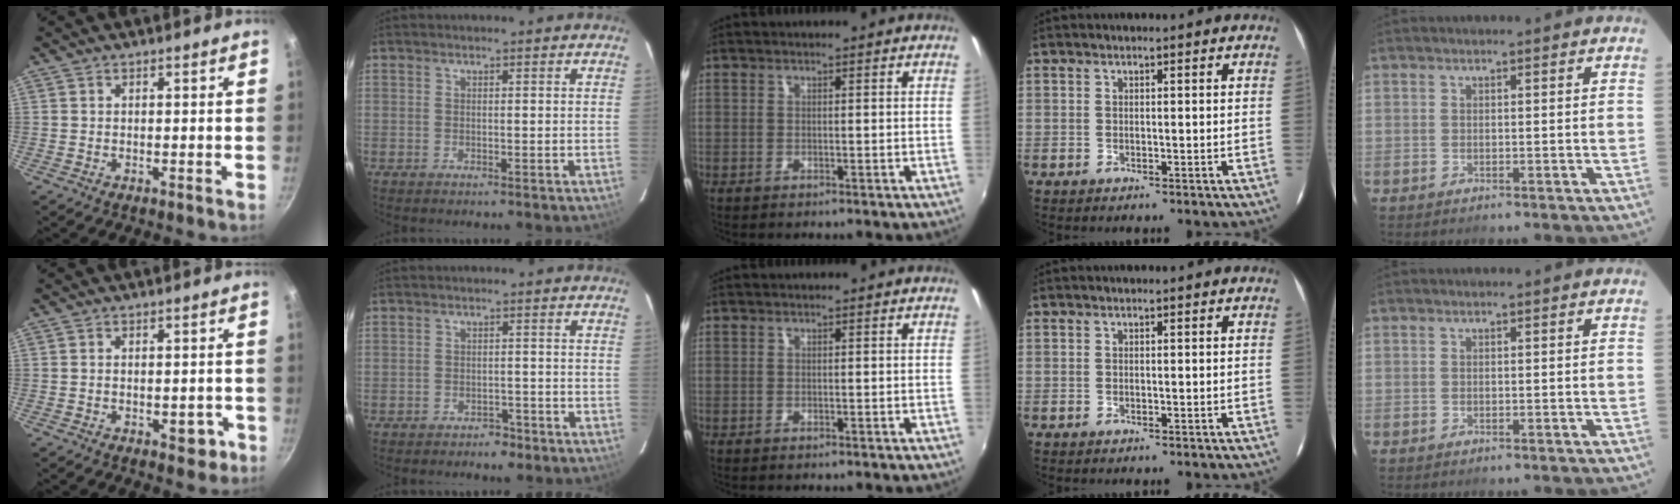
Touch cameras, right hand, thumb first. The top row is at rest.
{"thumb": {"total": 3.9, "force": [-1.4, 2.1, 2.9], "torque": [-0.016, 0.012, -0.015]}, "index": {"total": 3.3, "force": [-2.6, 1.9, 0.8], "torque": [-0.021, 0.010, -0.029]}}